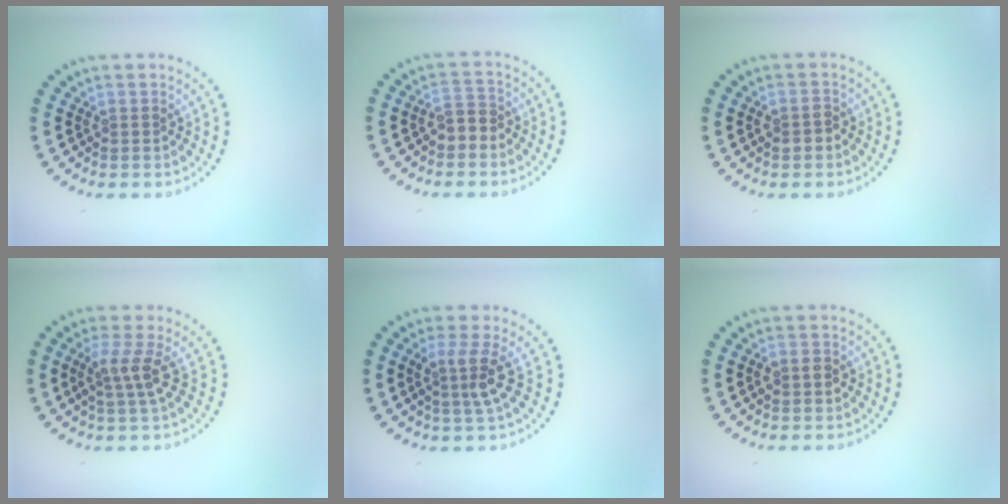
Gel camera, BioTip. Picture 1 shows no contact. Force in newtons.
{"total": 2.0, "press": 1.9, "slide": 0.6}
{"total": 1.4, "press": 1.4, "slide": 0.3}
{"total": 2.6, "press": 2.0, "slide": 1.7}
{"total": 2.9, "press": 2.1, "slide": 2.0}
{"total": 1.3, "press": 1.3, "slide": 0.3}